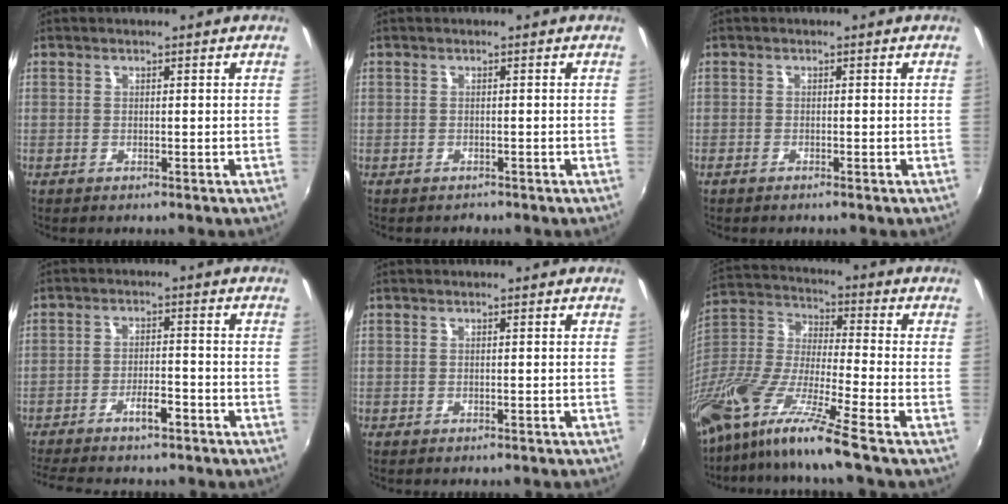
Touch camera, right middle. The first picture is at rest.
{"total": 0.7, "force": [-0.5, 0.5, -0.2], "torque": [0.003, 0.003, -0.006]}
{"total": 0.8, "force": [-0.7, 0.0, 0.4], "torque": [-0.008, -0.001, -0.016]}
{"total": 7.7, "force": [-6.3, 1.7, 4.2], "torque": [-0.087, 0.002, -0.102]}
{"total": 1.2, "force": [-1.1, 0.0, 0.5], "torque": [-0.012, -0.009, -0.015]}
{"total": 17.0, "force": [-12.3, -0.2, 11.7], "torque": [-0.228, -0.034, -0.245]}